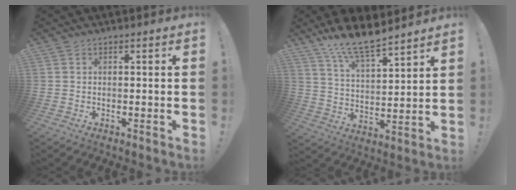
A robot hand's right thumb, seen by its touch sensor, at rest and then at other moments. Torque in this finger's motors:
{"motor_torque": [0.05, 0.05, -0.13, 0.02, -0.04]}